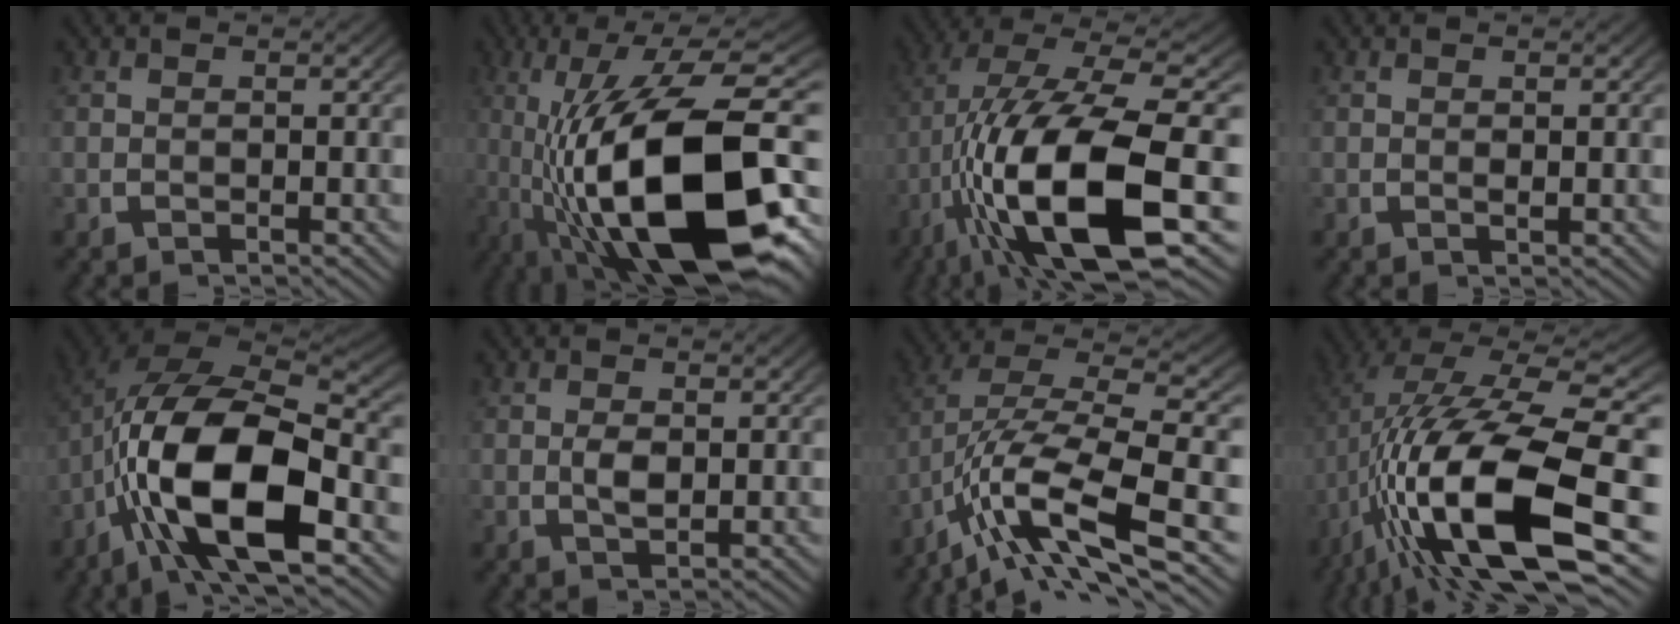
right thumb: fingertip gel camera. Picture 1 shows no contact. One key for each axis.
{"total": 22.5, "fx": -3.7, "fy": 10.3, "fz": 19.7, "tx": -0.360, "ty": -0.060, "tz": -0.016}
{"total": 18.2, "fx": -3.1, "fy": 8.8, "fz": 15.6, "tx": -0.348, "ty": -0.061, "tz": -0.010}
{"total": 0.6, "fx": 0.4, "fy": 0.2, "fz": 0.4, "tx": -0.008, "ty": 0.000, "tz": 0.007}
{"total": 17.8, "fx": -1.9, "fy": 9.9, "fz": 14.6, "tx": -0.298, "ty": -0.053, "tz": -0.010}
{"total": 1.8, "fx": 0.3, "fy": 1.0, "fz": 1.5, "tx": -0.033, "ty": -0.008, "tz": 0.012}
{"total": 12.4, "fx": -4.2, "fy": 6.4, "fz": 9.8, "tx": -0.207, "ty": -0.047, "tz": -0.042}
{"total": 18.1, "fx": -1.8, "fy": 8.8, "fz": 15.7, "tx": -0.317, "ty": -0.049, "tz": 0.008}